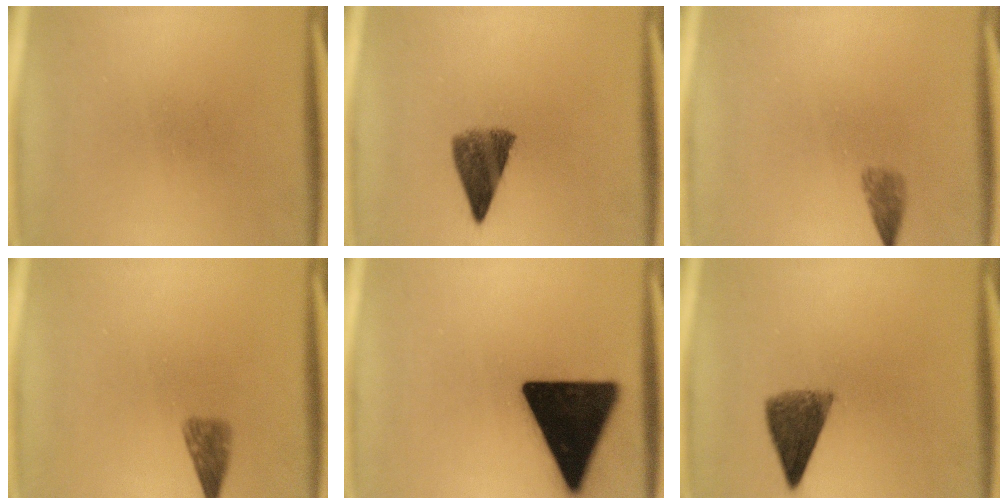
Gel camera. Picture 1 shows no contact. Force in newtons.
{"total": 6.8}
{"total": 1.8}
{"total": 2.5}
{"total": 19.5}
{"total": 6.6}